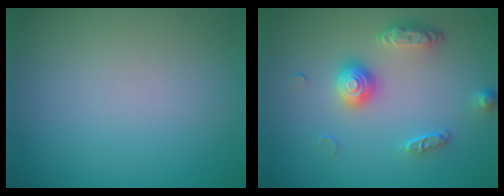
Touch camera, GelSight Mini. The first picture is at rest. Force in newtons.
{"total": 3.4, "press": 3.0, "slide": 1.7}